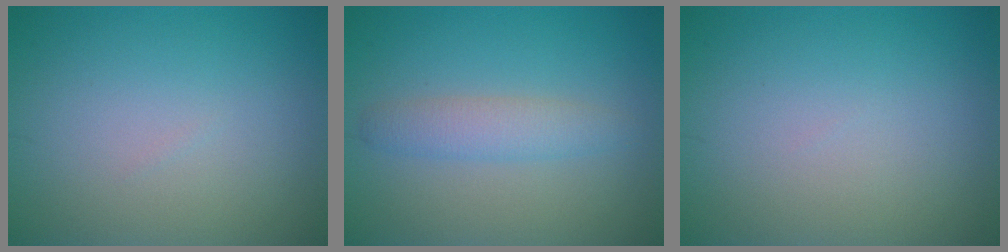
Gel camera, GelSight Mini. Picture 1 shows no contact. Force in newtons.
{"total": 2.5, "press": 2.5, "slide": 0.2}
{"total": 0.0}